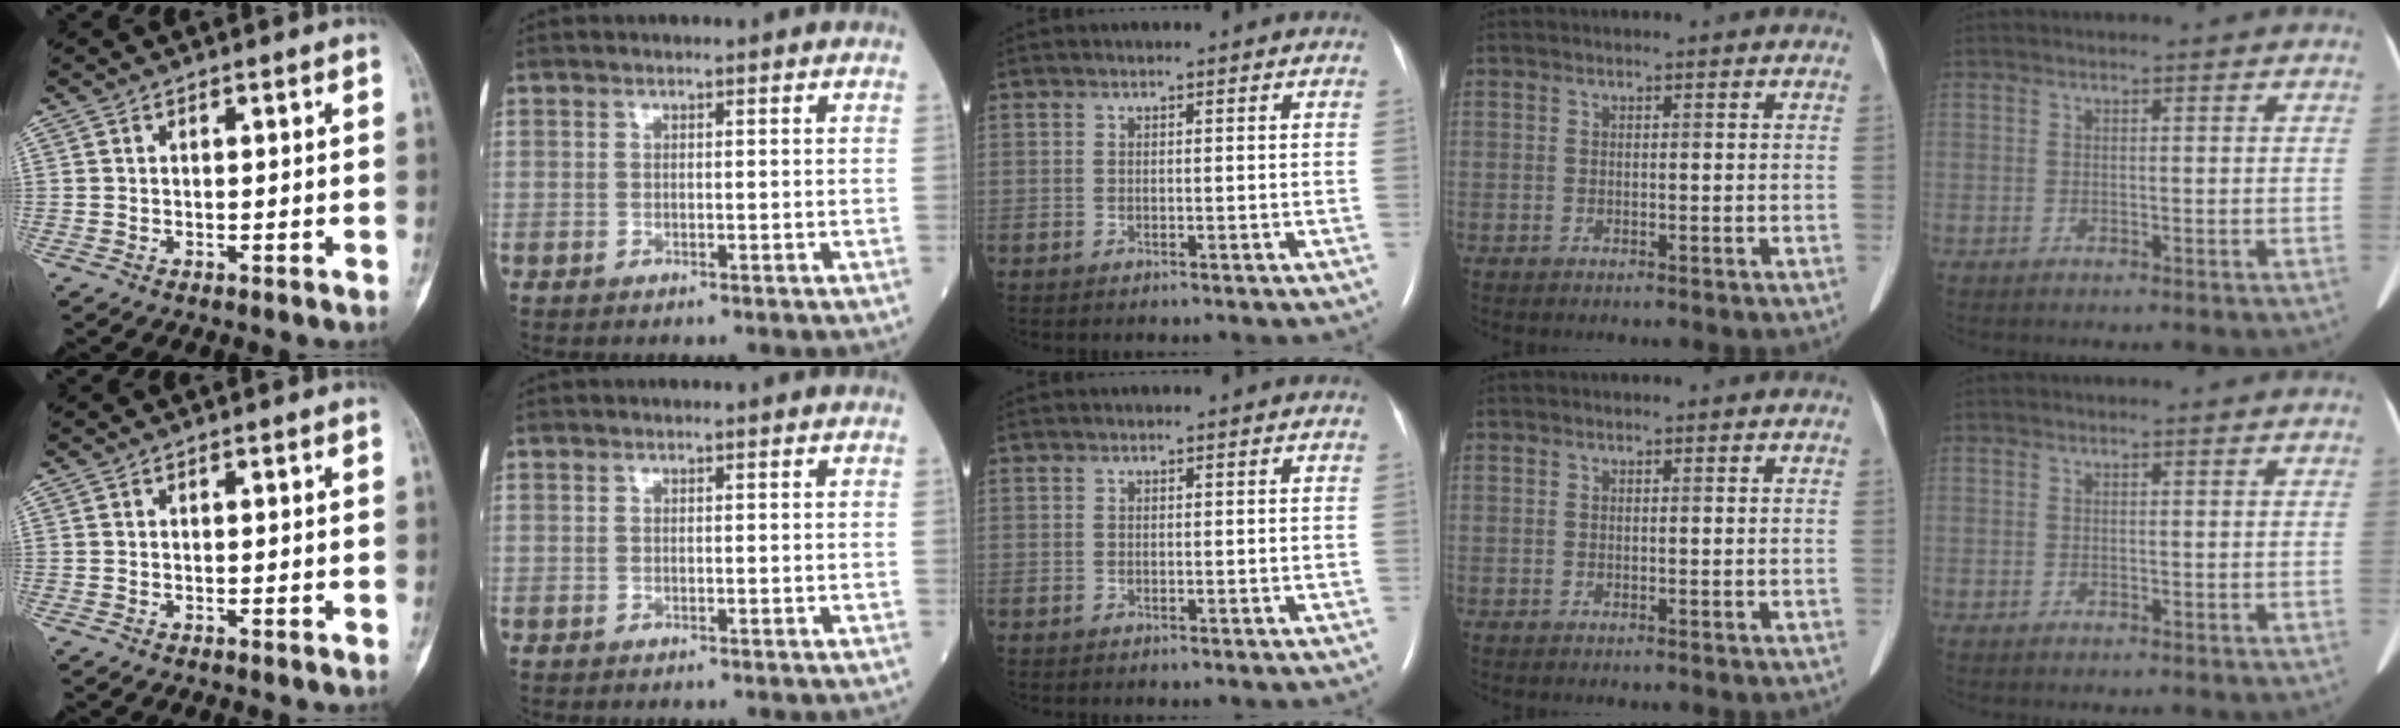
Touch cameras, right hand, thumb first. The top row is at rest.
{}